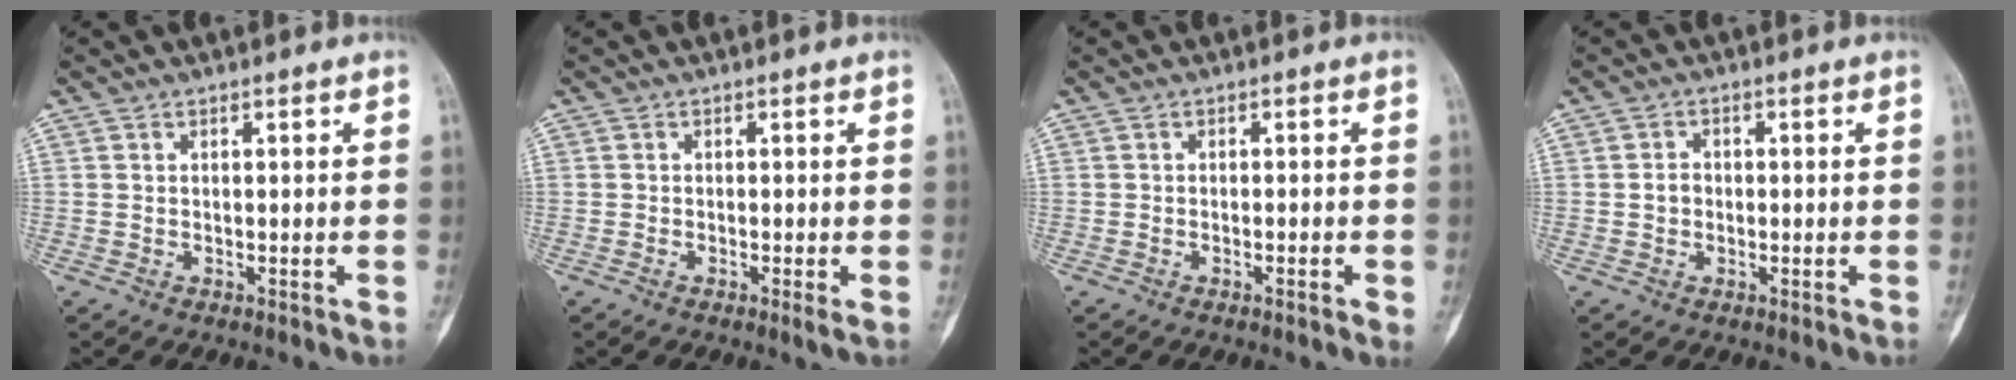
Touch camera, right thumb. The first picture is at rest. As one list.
[{"total": 1.0, "force": [-0.3, 0.0, 1.0], "torque": [-0.019, -0.004, -0.012]}, {"total": 1.6, "force": [-0.6, 0.3, 1.4], "torque": [-0.020, -0.001, -0.009]}, {"total": 2.1, "force": [-0.3, 1.8, 1.0], "torque": [-0.004, 0.009, -0.008]}]